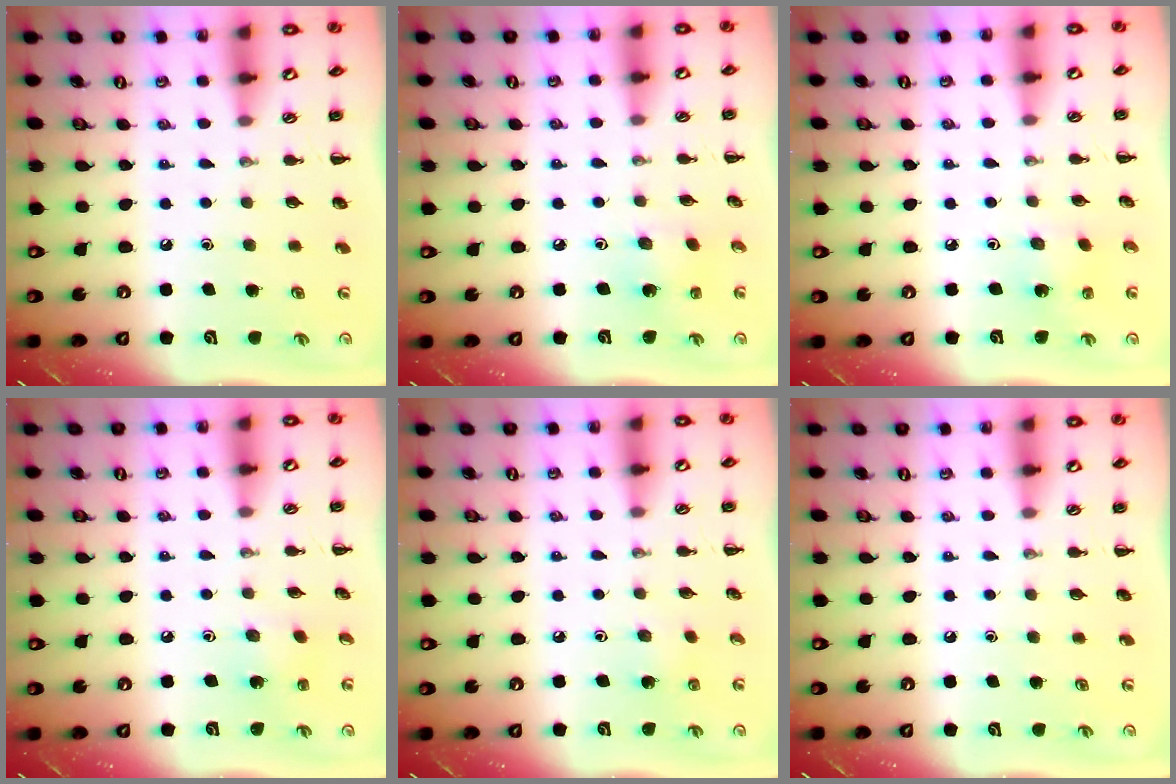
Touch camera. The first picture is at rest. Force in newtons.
{"total": 1.4, "press": 1.3, "slide": 0.6}
{"total": 1.8, "press": 1.7, "slide": 0.8}
{"total": 1.6, "press": 1.5, "slide": 0.6}
{"total": 1.6, "press": 1.4, "slide": 0.6}
{"total": 0.0}